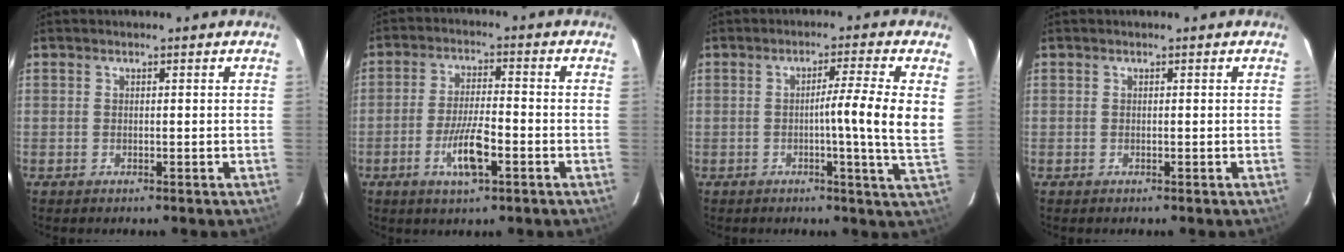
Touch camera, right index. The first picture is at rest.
{"total": 7.1, "force": [-2.9, 1.4, 6.4], "torque": [-0.123, -0.003, -0.048]}
{"total": 8.3, "force": [0.6, -1.6, 8.2], "torque": [-0.116, -0.004, 0.008]}
{"total": 0.0}